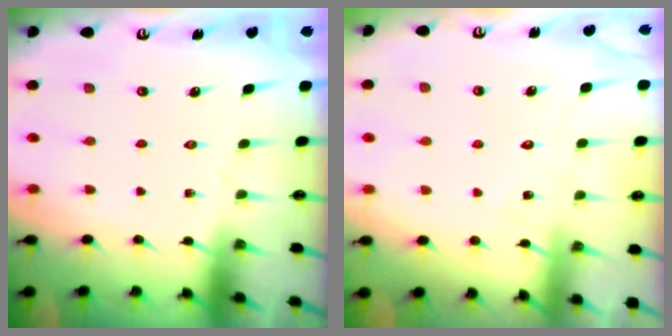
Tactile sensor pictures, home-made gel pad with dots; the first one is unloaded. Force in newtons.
{"total": 7.8, "press": 7.8, "slide": 0.3}